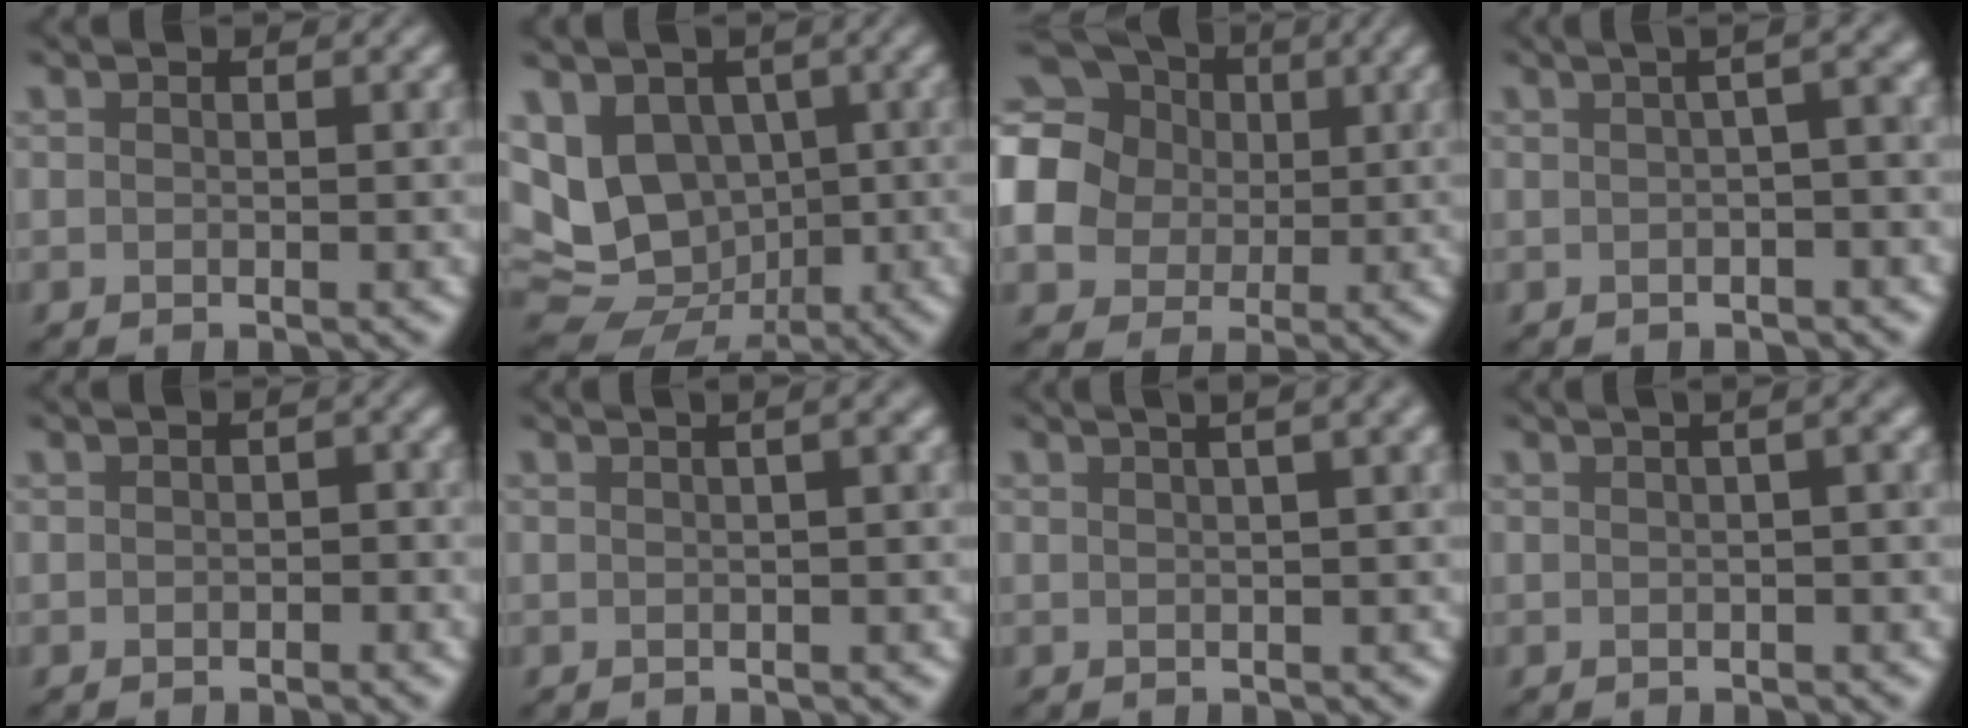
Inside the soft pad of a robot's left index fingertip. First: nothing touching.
{"total": 13.2, "force": [1.0, 10.8, 7.5], "torque": [-0.160, 0.019, 0.009]}
{"total": 16.1, "force": [1.7, 14.8, 6.0], "torque": [-0.169, 0.008, -0.005]}
{"total": 4.6, "force": [0.6, 1.8, 4.2], "torque": [-0.028, 0.019, 0.000]}
{"total": 1.0, "force": [-0.4, 0.7, 0.5], "torque": [-0.004, 0.000, -0.009]}
{"total": 3.4, "force": [1.1, 1.3, 2.9], "torque": [-0.020, 0.018, -0.006]}
{"total": 5.5, "force": [2.6, 2.2, 4.3], "torque": [-0.032, 0.038, 0.013]}
{"total": 4.0, "force": [1.0, 1.6, 3.5], "torque": [-0.020, 0.020, -0.004]}